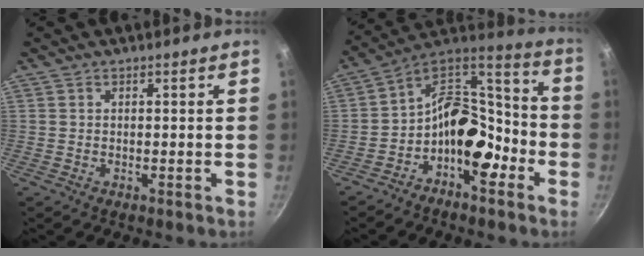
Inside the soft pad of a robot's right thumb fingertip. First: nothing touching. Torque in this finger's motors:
{"motor_torque": [2.04, 1.43, 1.18, -0.56, 0.35]}